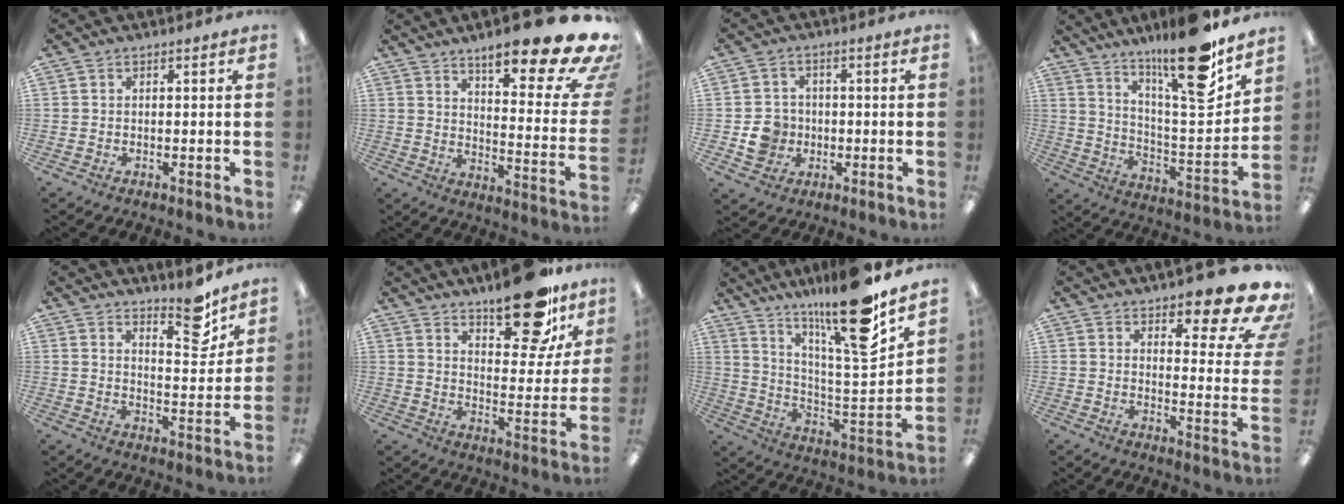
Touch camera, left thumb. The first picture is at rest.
{"total": 20.1, "force": [14.5, 4.0, 13.4], "torque": [-0.183, -0.122, 0.228]}
{"total": 6.6, "force": [-1.3, 6.1, 2.2], "torque": [-0.042, 0.009, -0.023]}
{"total": 20.3, "force": [15.4, 3.7, 12.6], "torque": [-0.199, -0.111, 0.247]}
{"total": 9.9, "force": [8.1, 2.9, 5.0], "torque": [-0.048, -0.064, 0.135]}
{"total": 18.2, "force": [13.4, 6.9, 10.2], "torque": [-0.134, -0.084, 0.221]}
{"total": 20.9, "force": [16.4, 2.2, 12.8], "torque": [-0.210, -0.117, 0.258]}
{"total": 14.4, "force": [11.2, 3.7, 8.2], "torque": [-0.101, -0.095, 0.184]}